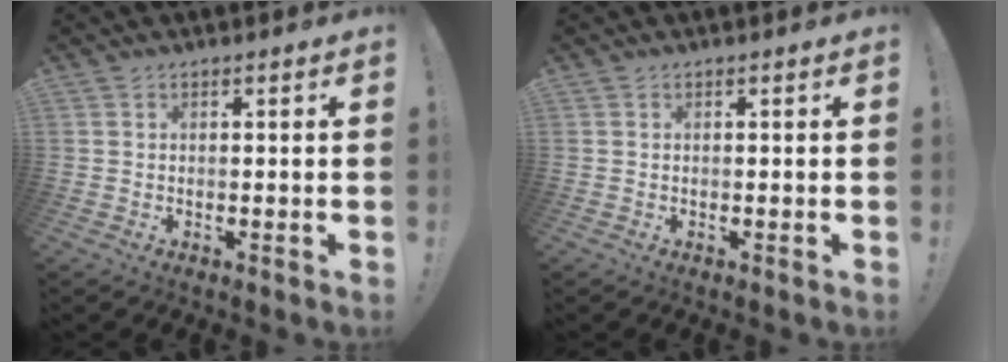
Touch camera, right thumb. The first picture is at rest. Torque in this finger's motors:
{"motor_torque": [0.00, 0.00, 0.00, 0.00, 0.00]}